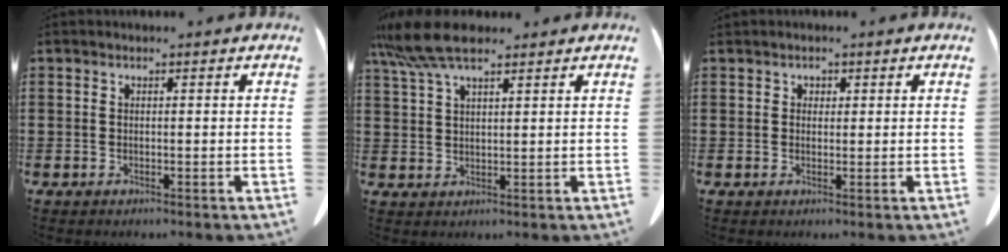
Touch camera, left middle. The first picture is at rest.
{"total": 7.4, "force": [5.5, 1.8, 4.7], "torque": [-0.112, -0.007, 0.101]}
{"total": 1.0, "force": [0.6, 0.8, 0.2], "torque": [-0.007, 0.003, 0.013]}